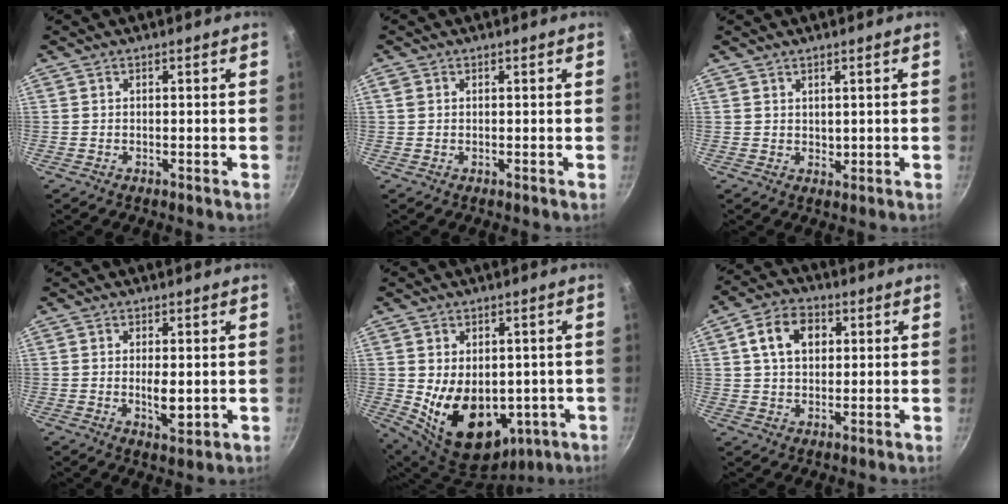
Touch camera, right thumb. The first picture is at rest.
{"total": 1.1, "force": [0.4, 0.9, 0.5], "torque": [-0.009, 0.002, 0.005]}
{"total": 1.7, "force": [1.3, 0.9, 0.4], "torque": [0.001, -0.005, 0.028]}
{"total": 4.5, "force": [-0.1, 1.9, 4.1], "torque": [-0.069, -0.010, 0.001]}
{"total": 16.4, "force": [-1.9, 11.4, 11.6], "torque": [-0.163, -0.016, 0.004]}
{"total": 9.0, "force": [2.5, 6.5, 5.7], "torque": [-0.080, 0.008, 0.036]}